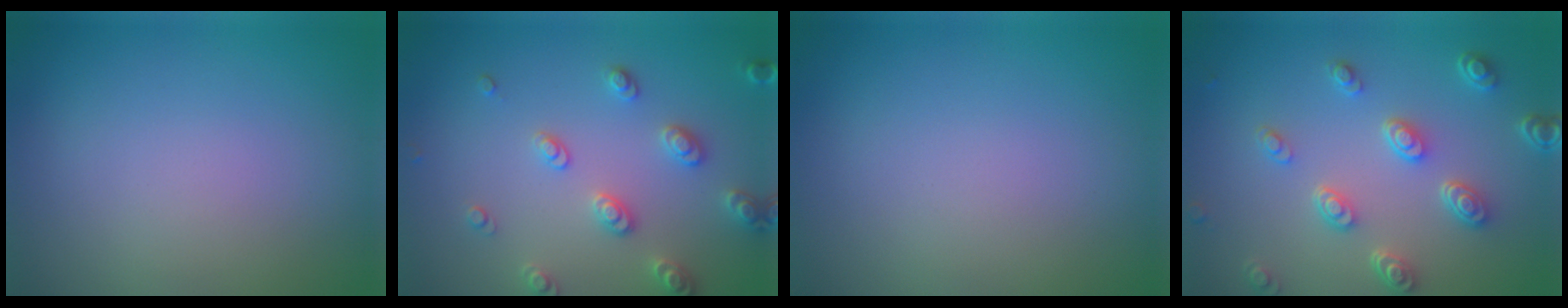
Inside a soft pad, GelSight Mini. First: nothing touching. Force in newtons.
{"total": 2.9, "press": 2.9, "slide": 0.5}
{"total": 0.0}
{"total": 4.5, "press": 3.5, "slide": 2.9}